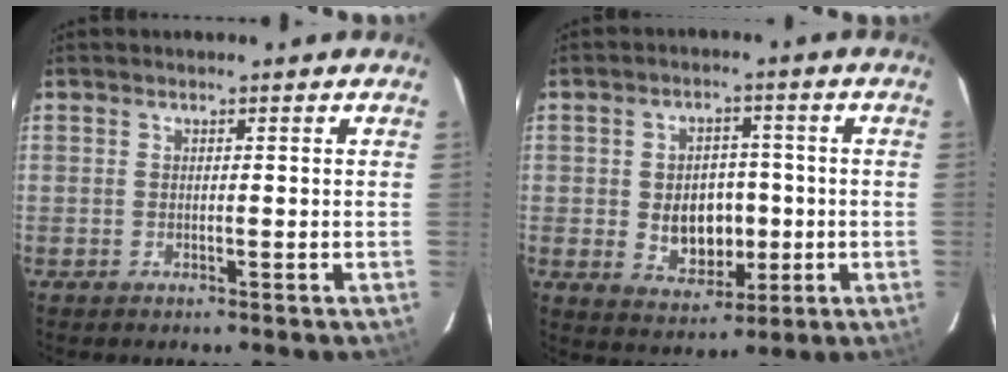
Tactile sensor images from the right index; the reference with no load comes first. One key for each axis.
{"total": 8.6, "fx": -1.0, "fy": 6.5, "fz": 5.6, "tx": -0.110, "ty": 0.005, "tz": 0.001}